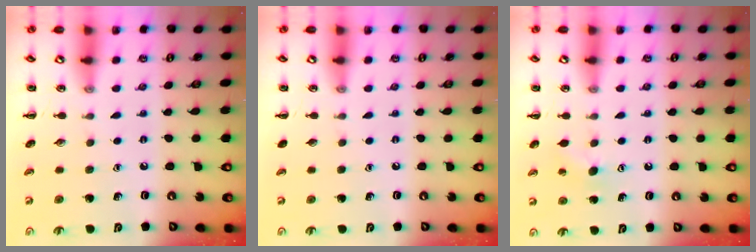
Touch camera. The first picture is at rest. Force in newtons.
{"total": 0.0}
{"total": 5.0, "press": 4.8, "slide": 1.4}